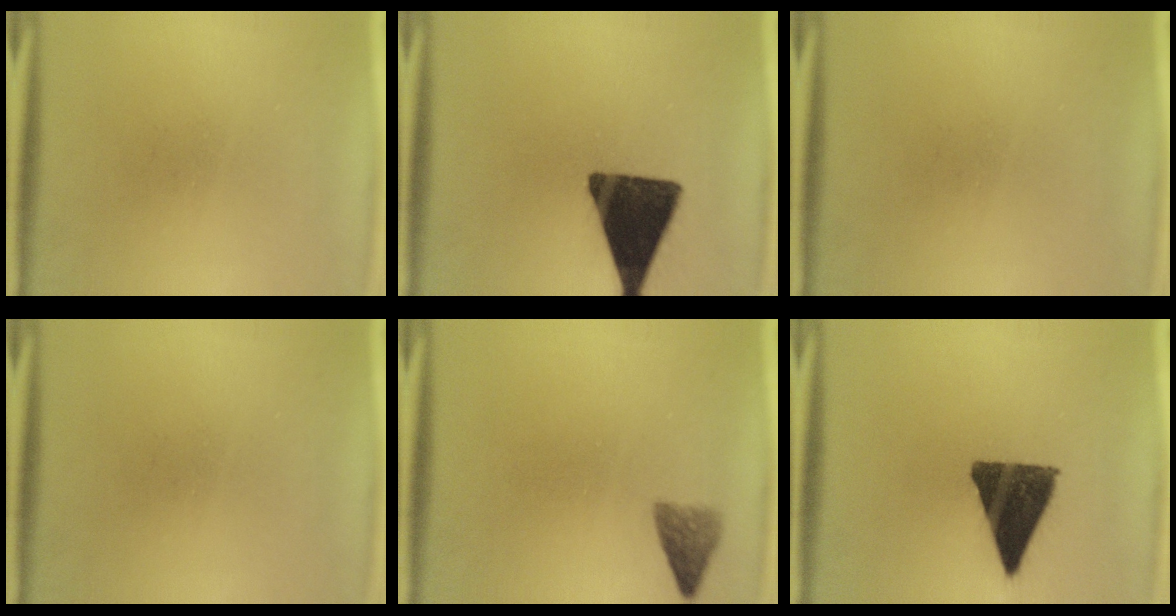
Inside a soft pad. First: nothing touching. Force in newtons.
{"total": 16.0}
{"total": 0.0}
{"total": 0.0}
{"total": 2.6}
{"total": 13.0}